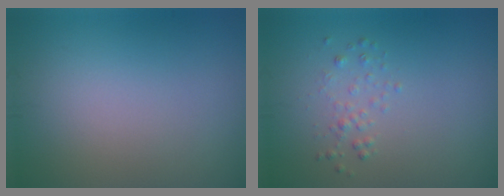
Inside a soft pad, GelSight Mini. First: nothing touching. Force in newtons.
{"total": 1.0, "press": 1.0, "slide": 0.0}